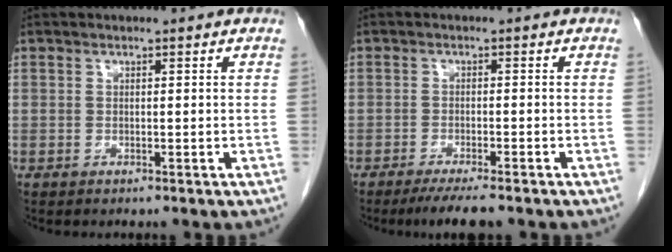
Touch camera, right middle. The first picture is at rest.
{"total": 5.0, "force": [-3.9, 0.3, 3.1], "torque": [-0.049, -0.012, -0.061]}